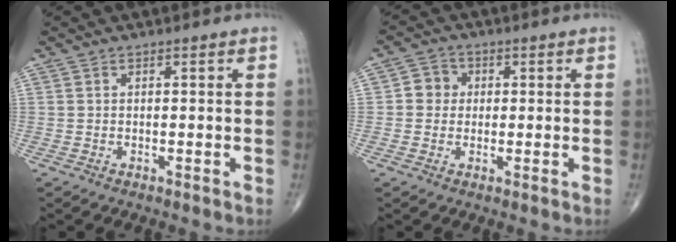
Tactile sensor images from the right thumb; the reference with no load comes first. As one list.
[{"total": 4.2, "force": [0.3, 3.9, 1.4], "torque": [0.000, 0.007, -0.003]}]